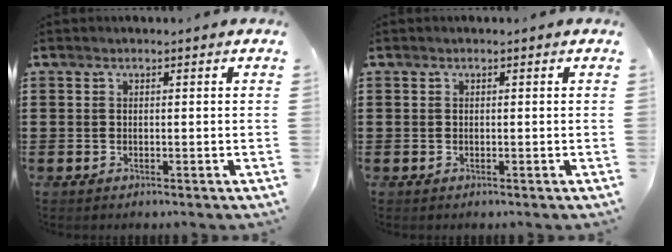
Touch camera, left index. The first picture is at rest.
{"total": 0.0}